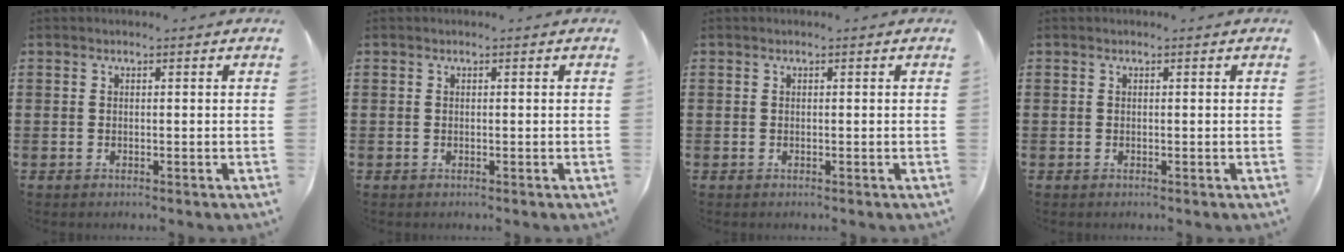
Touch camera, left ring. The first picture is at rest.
{"total": 0.0}
{"total": 0.0}
{"total": 0.0}